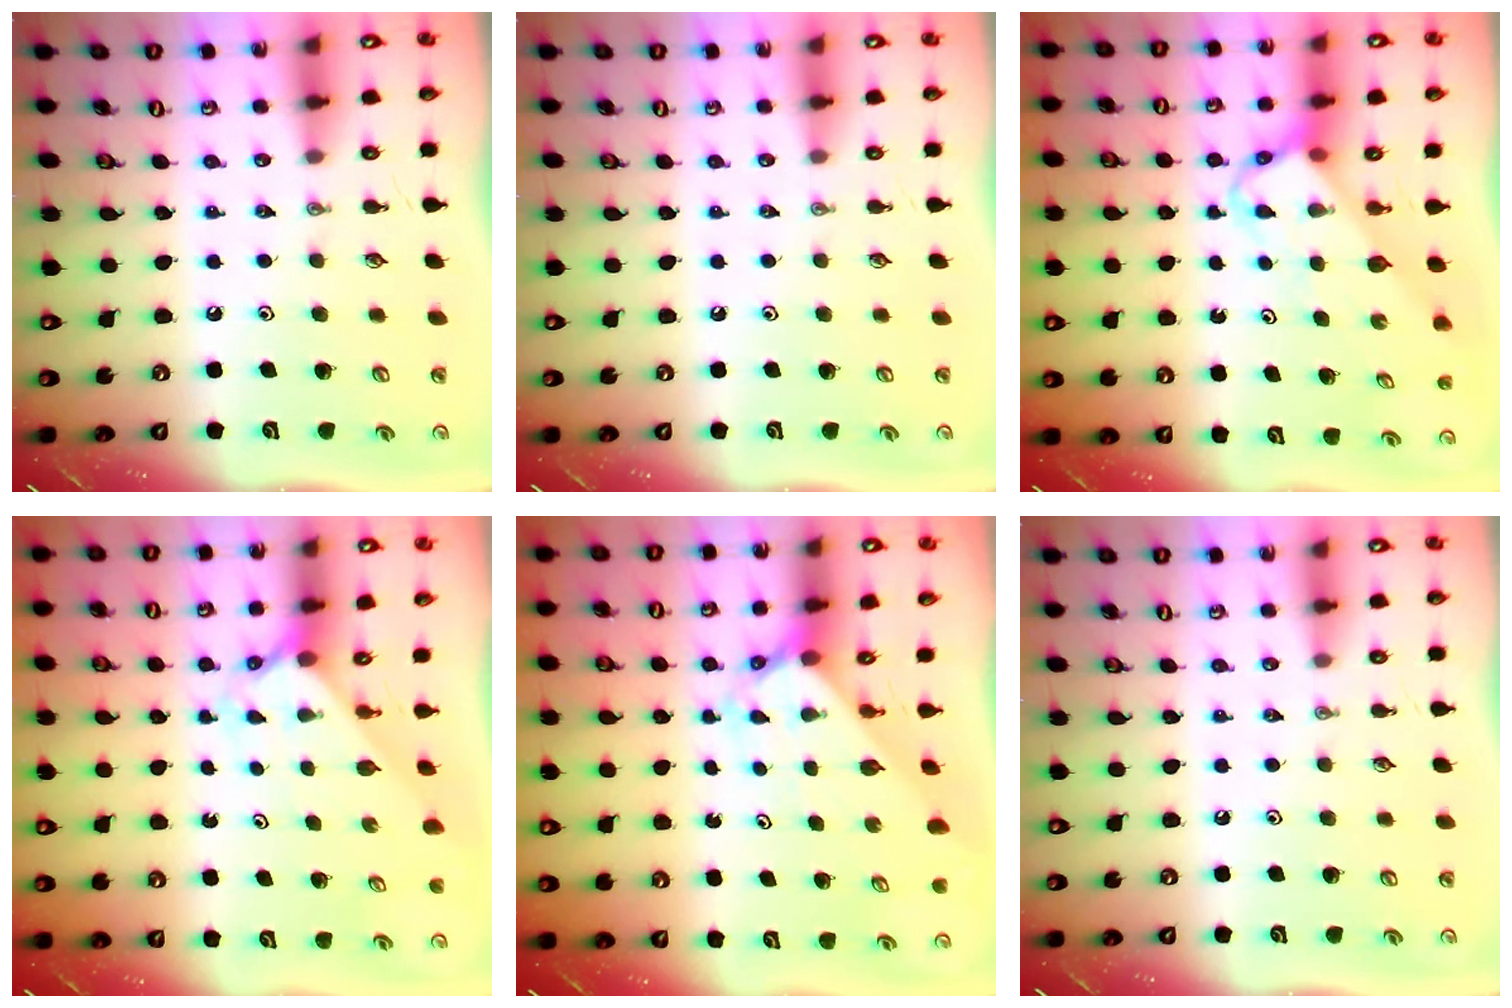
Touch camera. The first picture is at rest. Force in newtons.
{"total": 0.0}
{"total": 3.7, "press": 3.7, "slide": 0.1}
{"total": 1.9, "press": 1.9, "slide": 0.1}
{"total": 2.0, "press": 2.0, "slide": 0.1}
{"total": 0.0}